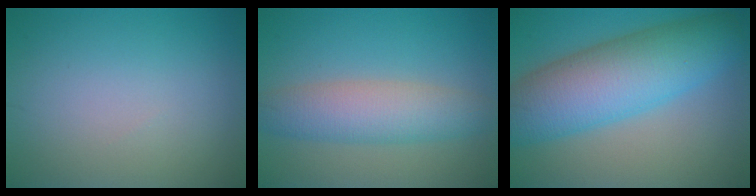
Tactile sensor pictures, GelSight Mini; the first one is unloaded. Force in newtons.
{"total": 5.2, "press": 5.2, "slide": 0.1}
{"total": 10.1, "press": 10.1, "slide": 0.1}